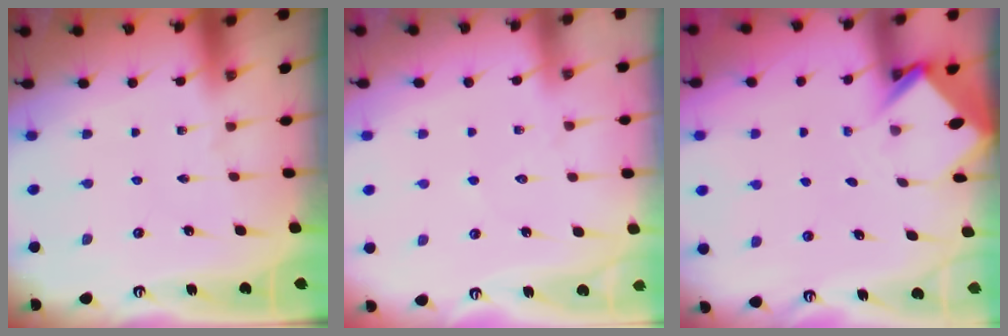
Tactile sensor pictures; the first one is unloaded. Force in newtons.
{"total": 5.0, "press": 5.0, "slide": 0.6}
{"total": 3.3, "press": 3.3, "slide": 0.3}